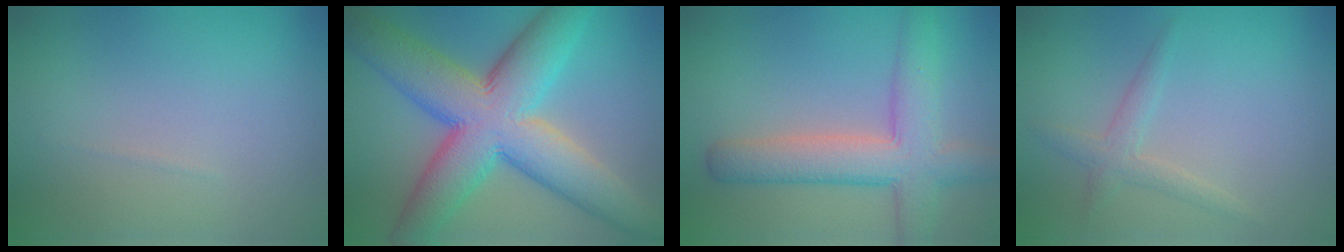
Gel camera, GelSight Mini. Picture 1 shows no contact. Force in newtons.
{"total": 12.1, "press": 12.1, "slide": 0.7}
{"total": 6.2, "press": 6.2, "slide": 0.2}
{"total": 1.8, "press": 1.8, "slide": 0.1}